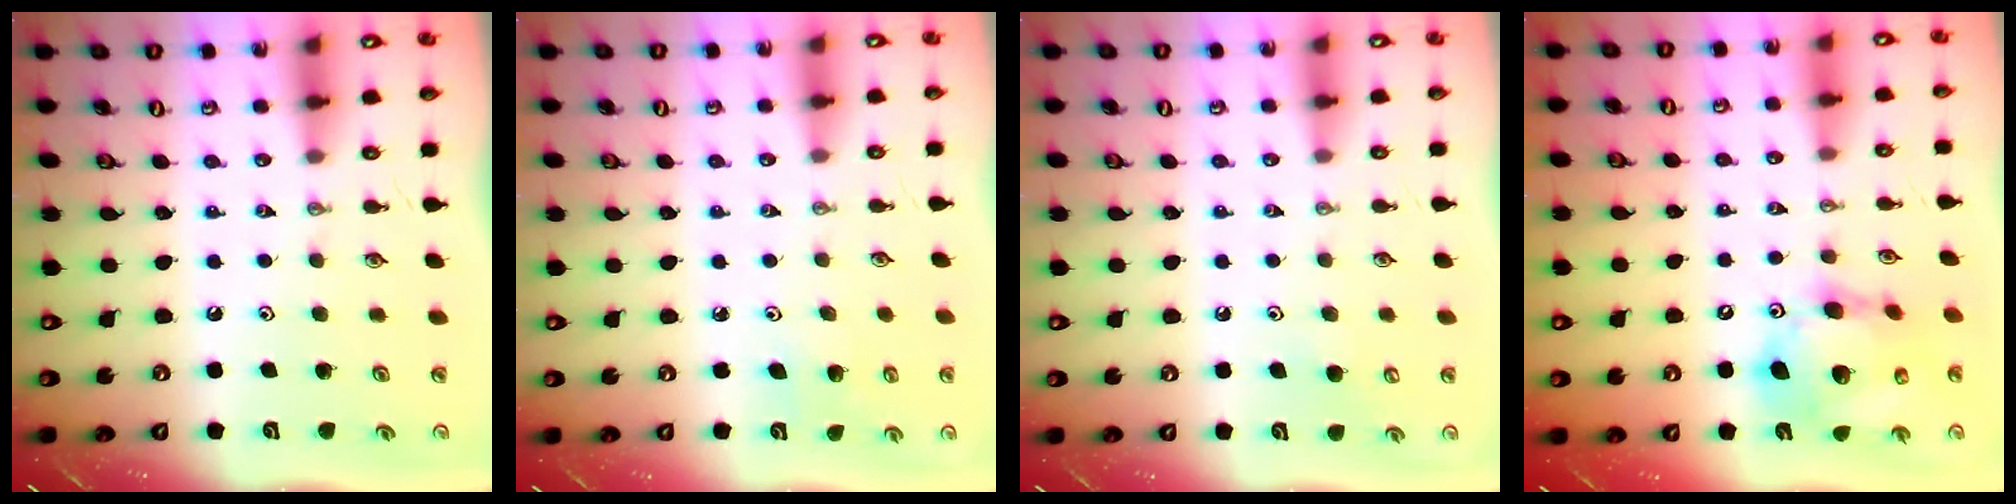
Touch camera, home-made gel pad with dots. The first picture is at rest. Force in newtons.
{"total": 4.1, "press": 4.1, "slide": 0.3}
{"total": 4.8, "press": 4.8, "slide": 0.8}
{"total": 15.6, "press": 15.4, "slide": 2.7}